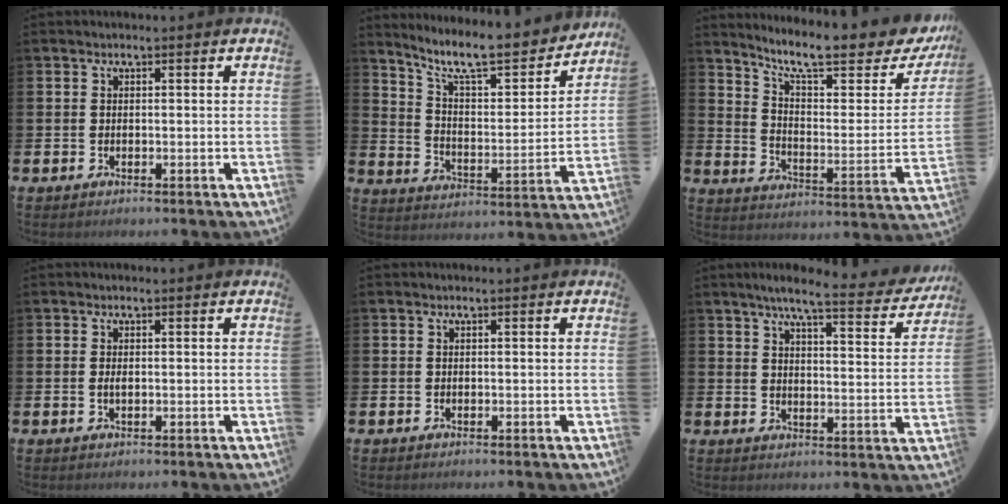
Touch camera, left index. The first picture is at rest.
{"total": 10.4, "force": [9.2, 2.0, 4.3], "torque": [-0.112, -0.064, 0.157]}
{"total": 10.5, "force": [8.8, 2.0, 5.3], "torque": [-0.108, -0.068, 0.143]}
{"total": 0.9, "force": [0.0, 0.3, 0.8], "torque": [-0.016, 0.004, -0.002]}
{"total": 0.0}
{"total": 6.6, "force": [5.8, 0.5, 3.1], "torque": [-0.065, -0.032, 0.094]}